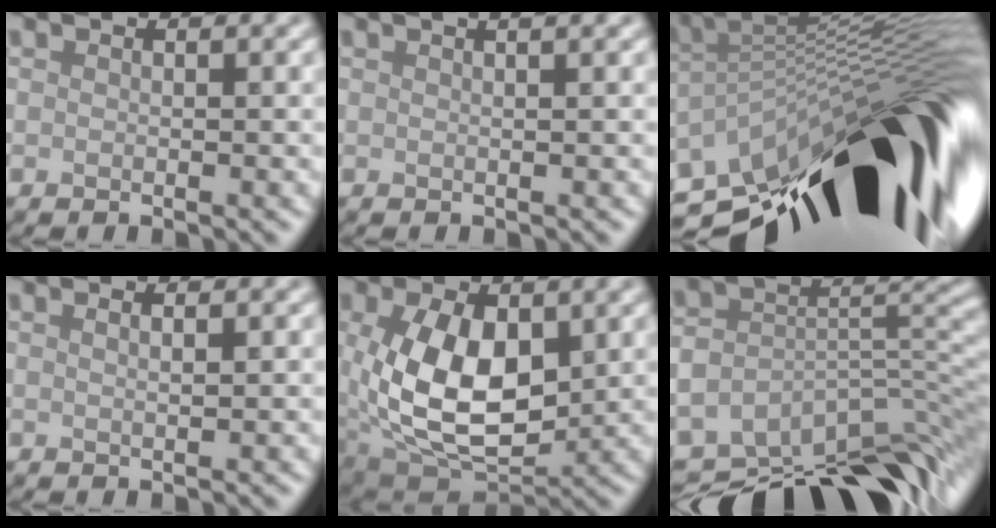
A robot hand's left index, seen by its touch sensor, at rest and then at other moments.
{"total": 3.6, "force": [2.0, 1.7, 2.6], "torque": [-0.007, 0.021, -0.010]}
{"total": 18.6, "force": [-7.2, 6.7, 15.9], "torque": [-0.227, 0.005, -0.133]}
{"total": 1.4, "force": [0.6, 0.5, 1.1], "torque": [-0.006, -0.002, 0.003]}
{"total": 10.2, "force": [0.9, 6.0, 8.1], "torque": [-0.166, -0.015, 0.024]}
{"total": 11.8, "force": [-8.5, 5.3, 6.3], "torque": [-0.100, -0.002, -0.128]}